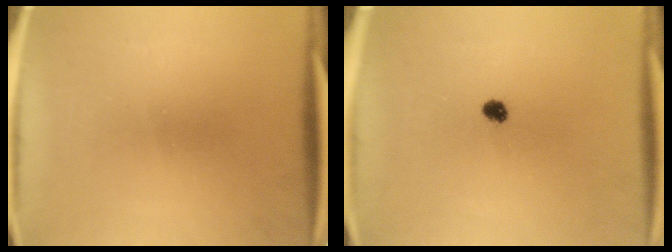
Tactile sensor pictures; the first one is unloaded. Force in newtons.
{"total": 1.9}